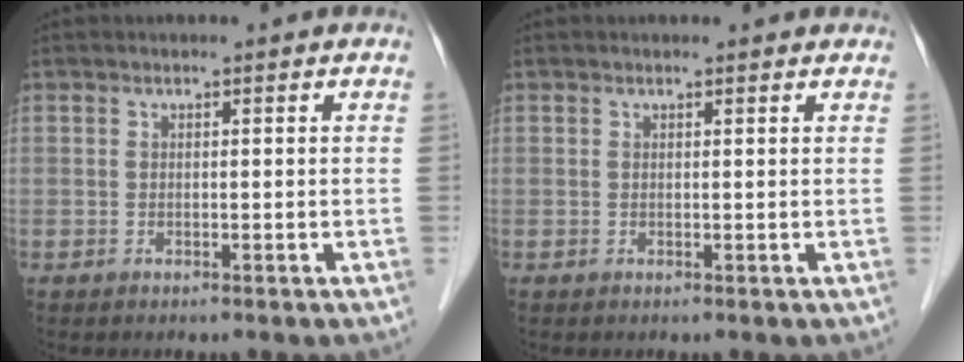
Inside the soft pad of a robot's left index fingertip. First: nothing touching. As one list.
[{"total": 1.9, "force": [1.8, 0.4, 0.3], "torque": [-0.014, 0.008, 0.016]}]